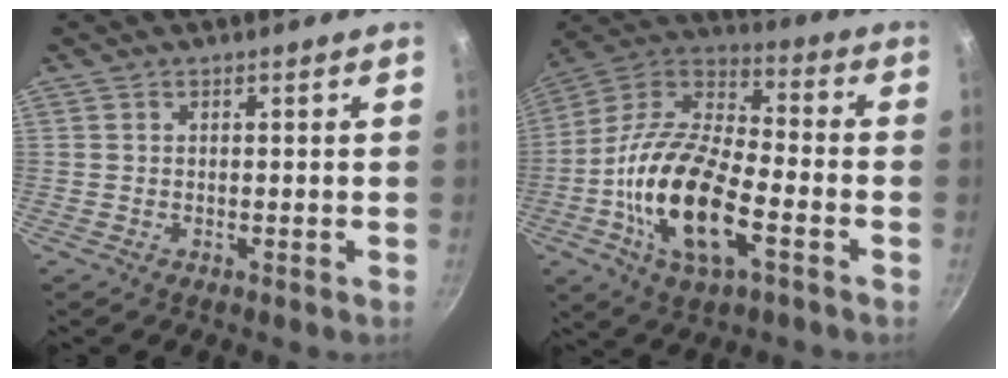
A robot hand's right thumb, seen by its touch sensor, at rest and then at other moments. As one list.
[{"total": 20.9, "force": [-6.4, 9.5, 17.5], "torque": [-0.332, 0.034, -0.138]}]